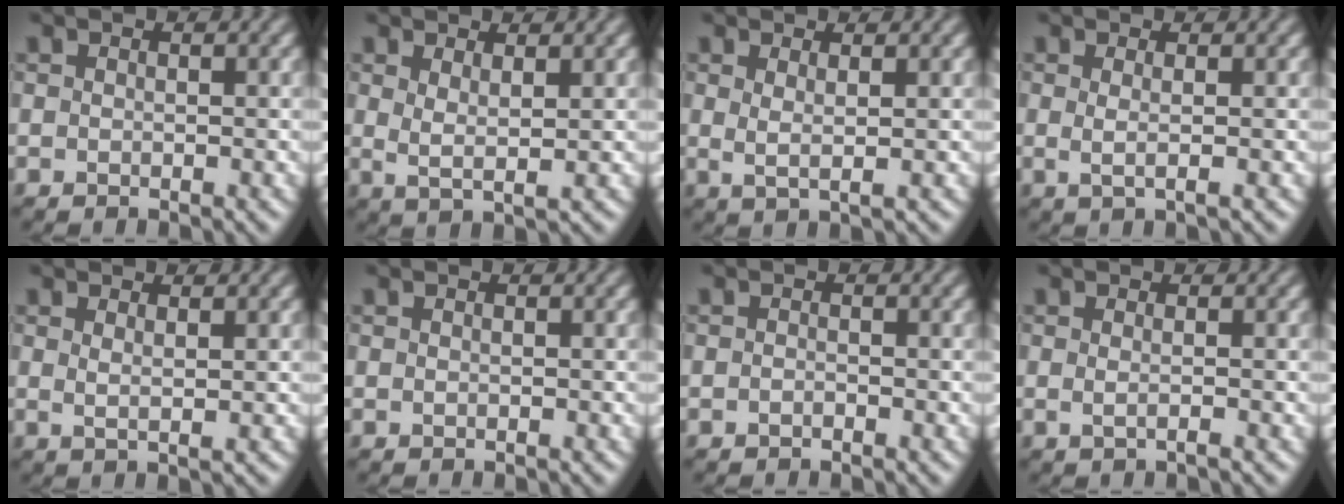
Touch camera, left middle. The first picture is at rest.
{"total": 1.5, "force": [0.9, -0.1, 1.2], "torque": [-0.027, -0.010, 0.020]}
{"total": 1.4, "force": [0.5, -0.1, 1.3], "torque": [-0.024, -0.008, 0.013]}
{"total": 1.4, "force": [0.0, 0.0, 1.4], "torque": [-0.023, -0.001, -0.001]}
{"total": 1.2, "force": [0.8, -0.1, 0.9], "torque": [-0.013, -0.005, 0.007]}
{"total": 0.0}
{"total": 0.8, "force": [-0.8, -0.1, 0.0], "torque": [-0.006, -0.004, -0.016]}
{"total": 0.8, "force": [-0.3, -0.3, 0.7], "torque": [-0.016, -0.002, -0.006]}